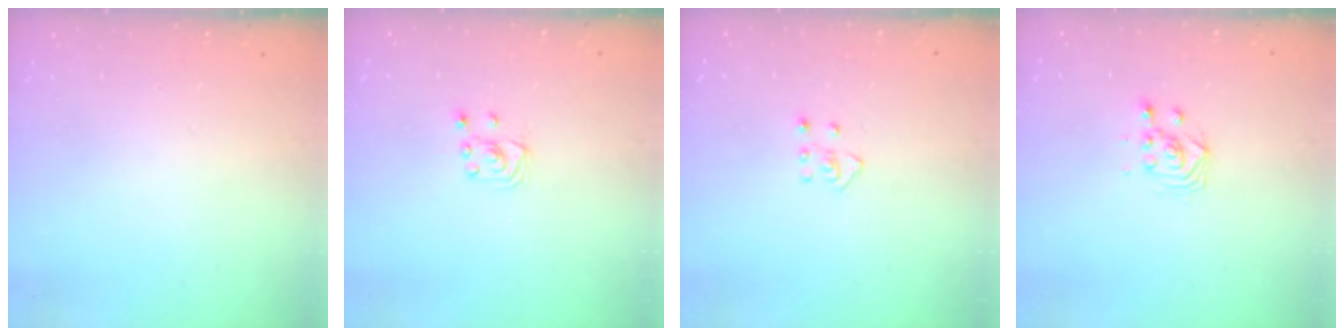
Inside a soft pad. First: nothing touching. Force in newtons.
{"total": 3.1, "press": 3.1, "slide": 0.2}
{"total": 3.5, "press": 3.4, "slide": 0.6}
{"total": 2.9, "press": 2.9, "slide": 0.1}